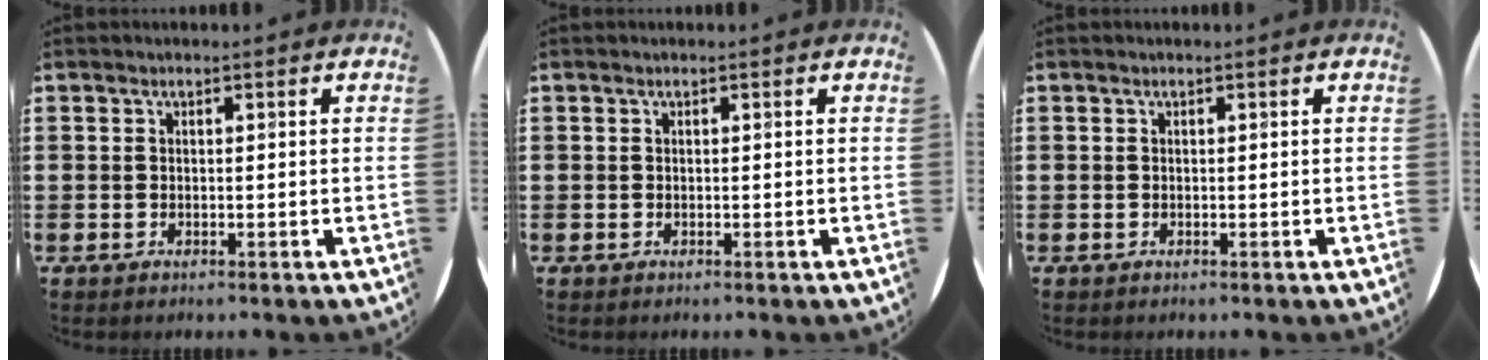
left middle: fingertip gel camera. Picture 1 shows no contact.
{"total": 0.0}
{"total": 0.0}